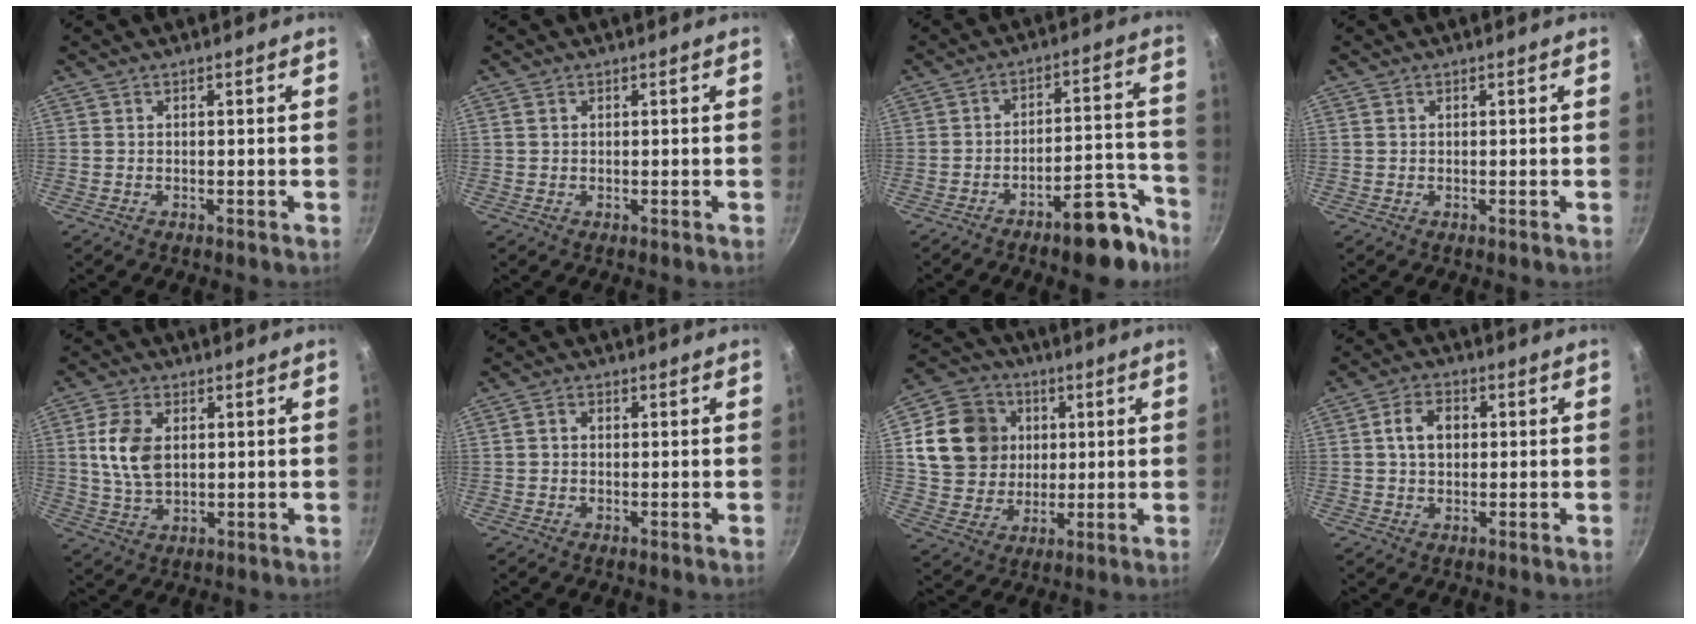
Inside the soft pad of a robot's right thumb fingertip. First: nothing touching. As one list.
[{"total": 0.8, "force": [0.3, 0.6, 0.3], "torque": [-0.005, 0.001, 0.004]}, {"total": 12.8, "force": [-8.5, 4.7, 8.3], "torque": [-0.059, 0.080, -0.121]}, {"total": 0.0}, {"total": 9.1, "force": [1.7, 5.6, 7.0], "torque": [-0.126, -0.006, 0.035]}, {"total": 4.9, "force": [0.0, 3.8, 3.0], "torque": [-0.050, 0.017, -0.013]}, {"total": 16.0, "force": [3.3, 14.0, 7.1], "torque": [-0.109, 0.002, 0.062]}, {"total": 6.1, "force": [0.8, 4.4, 4.1], "torque": [-0.056, 0.011, 0.009]}]